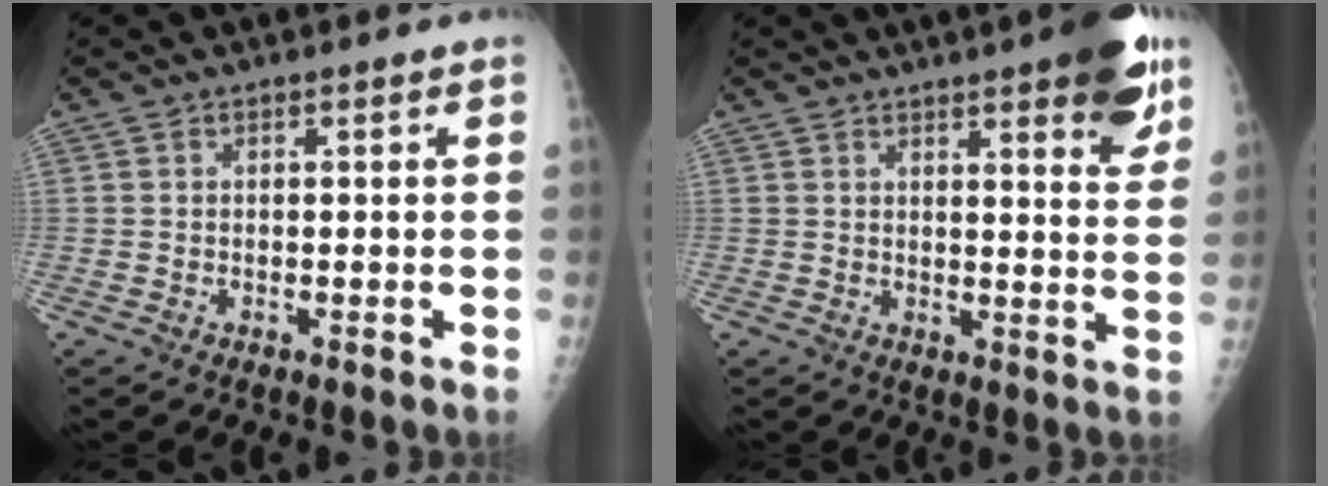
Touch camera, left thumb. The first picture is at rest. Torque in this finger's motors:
{"motor_torque": [1.16, 0.64, 0.74, -0.46, 0.16]}